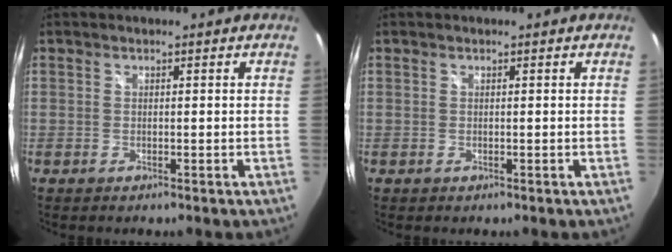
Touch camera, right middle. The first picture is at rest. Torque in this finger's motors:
{"motor_torque": [0.05, -0.14, 0.00, 0.00]}